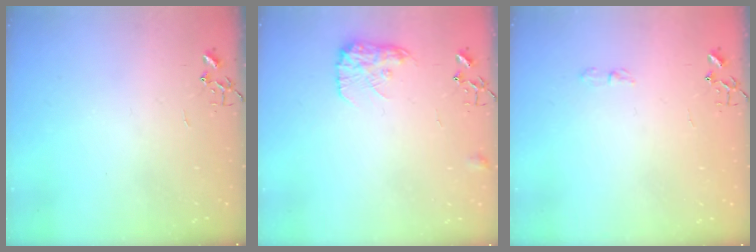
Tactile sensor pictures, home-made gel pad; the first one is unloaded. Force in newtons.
{"total": 10.9, "press": 10.9, "slide": 0.5}
{"total": 4.1, "press": 4.0, "slide": 0.8}